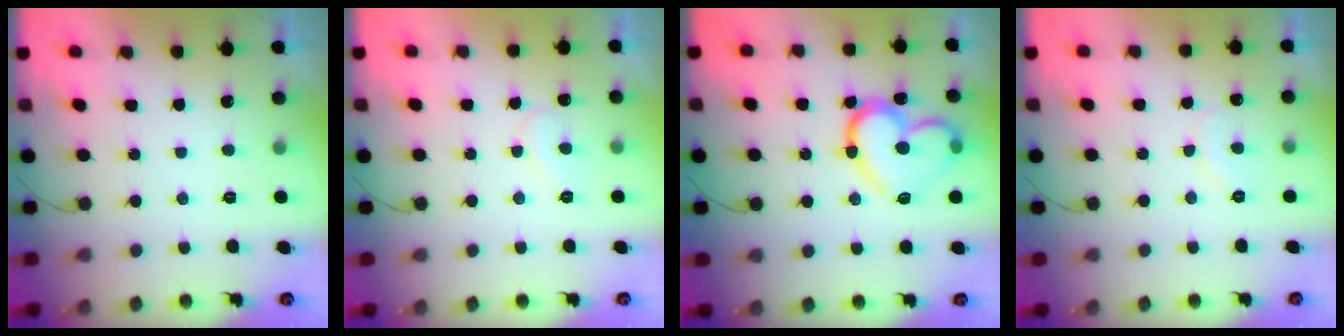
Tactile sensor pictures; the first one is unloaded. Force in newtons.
{"total": 6.1, "press": 6.1, "slide": 0.6}
{"total": 18.4, "press": 18.4, "slide": 1.0}
{"total": 7.1, "press": 7.0, "slide": 0.5}